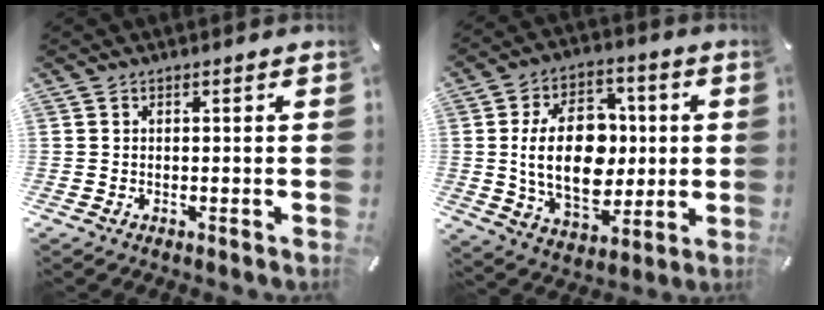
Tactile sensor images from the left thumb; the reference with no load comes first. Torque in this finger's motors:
{"motor_torque": [0.99, 0.99, 1.43, -0.71, 0.65]}